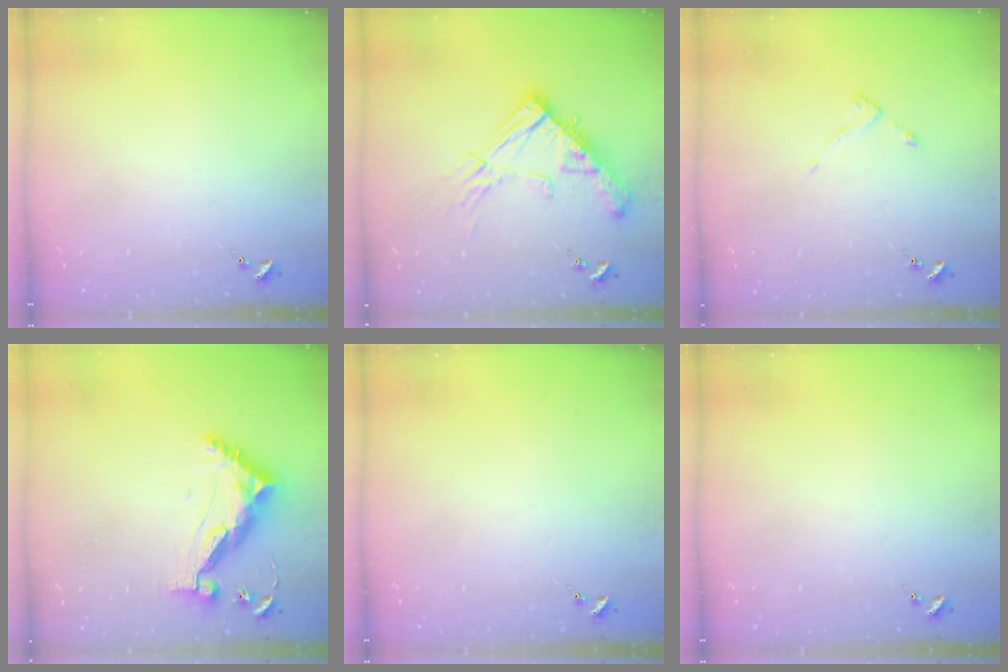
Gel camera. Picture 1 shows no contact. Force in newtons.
{"total": 17.3, "press": 17.2, "slide": 1.7}
{"total": 2.6, "press": 2.6, "slide": 0.5}
{"total": 10.6, "press": 10.5, "slide": 0.9}
{"total": 0.0}
{"total": 0.0}